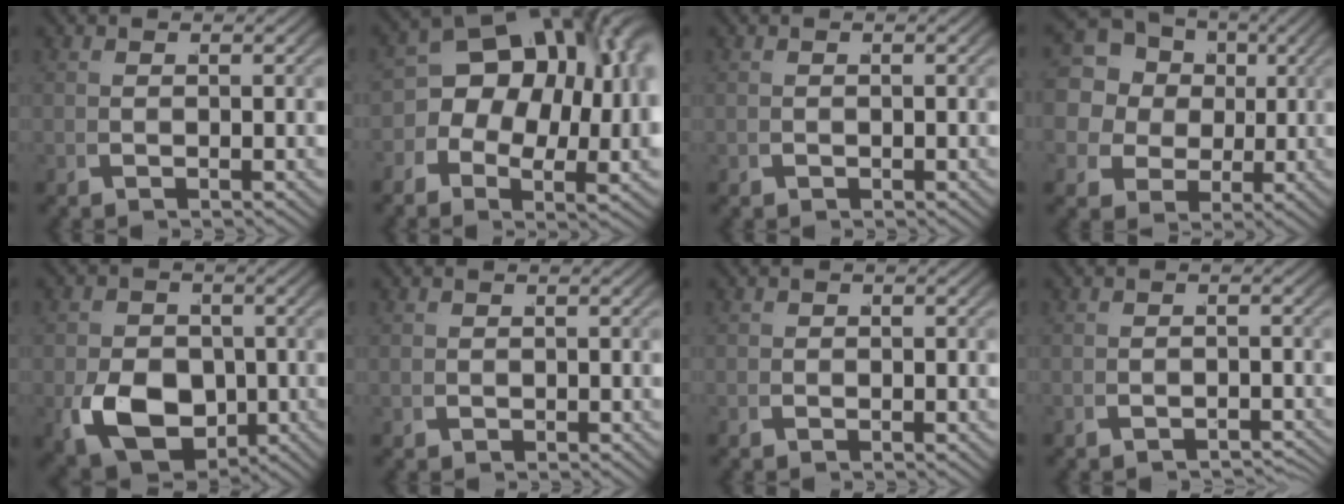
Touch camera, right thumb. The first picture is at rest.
{"total": 14.9, "force": [1.5, 10.0, 10.9], "torque": [-0.152, 0.004, 0.012]}
{"total": 0.5, "force": [-0.3, 0.4, 0.1], "torque": [-0.002, -0.004, -0.003]}
{"total": 12.4, "force": [3.4, 10.1, 6.4], "torque": [-0.144, -0.011, 0.044]}
{"total": 9.8, "force": [-2.2, 6.9, 6.6], "torque": [-0.125, -0.033, -0.024]}
{"total": 1.0, "force": [-0.2, 0.9, 0.4], "torque": [-0.008, -0.006, 0.000]}
{"total": 0.7, "force": [-0.3, 0.7, 0.2], "torque": [-0.003, 0.000, -0.008]}
{"total": 2.5, "force": [-2.4, 0.3, 0.1], "torque": [0.011, 0.000, -0.043]}